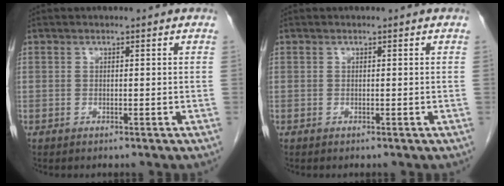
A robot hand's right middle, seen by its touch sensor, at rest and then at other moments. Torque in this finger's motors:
{"motor_torque": [0.04, 0.00, 0.00, -0.01]}